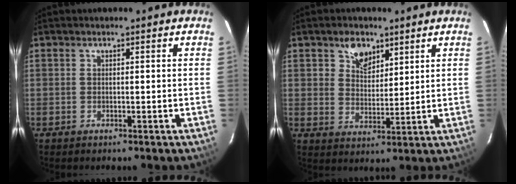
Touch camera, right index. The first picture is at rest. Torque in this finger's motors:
{"motor_torque": [0.40, 0.39, 0.19, 0.02]}